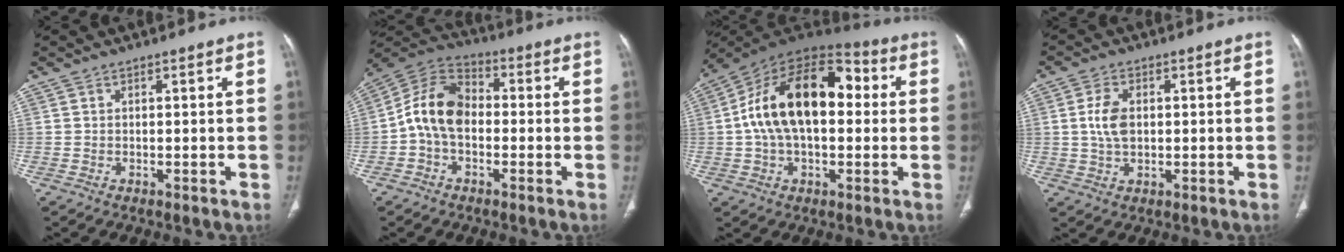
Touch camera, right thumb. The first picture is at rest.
{"total": 11.0, "force": [-1.2, 7.5, 7.9], "torque": [-0.136, 0.034, -0.037]}
{"total": 21.0, "force": [2.1, 12.2, 17.0], "torque": [-0.280, 0.042, 0.026]}
{"total": 7.5, "force": [0.8, 4.8, 5.7], "torque": [-0.108, 0.001, 0.016]}